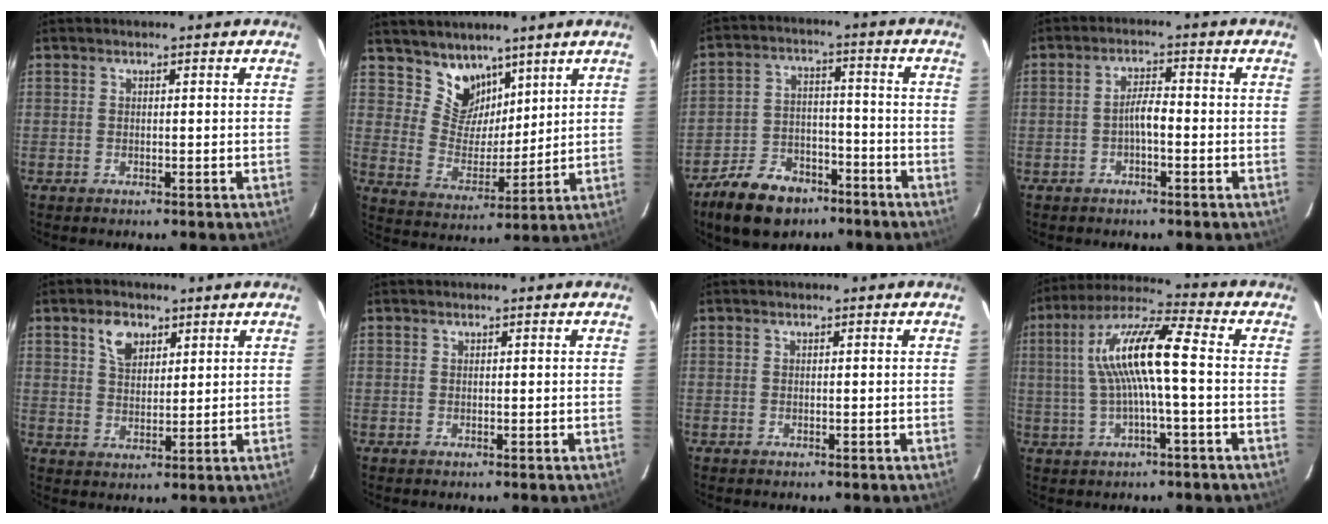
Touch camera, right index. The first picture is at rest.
{"total": 8.8, "force": [6.6, 5.5, 2.2], "torque": [-0.034, -0.003, 0.130]}
{"total": 12.6, "force": [-8.9, 7.4, 5.2], "torque": [-0.123, 0.013, -0.134]}
{"total": 2.9, "force": [-1.2, 0.7, 2.5], "torque": [-0.049, 0.009, -0.022]}
{"total": 5.3, "force": [3.0, 3.3, 2.9], "torque": [-0.043, 0.009, 0.056]}
{"total": 0.0}
{"total": 0.0}
{"total": 12.2, "force": [0.4, 1.4, 12.1], "torque": [-0.238, 0.021, 0.008]}